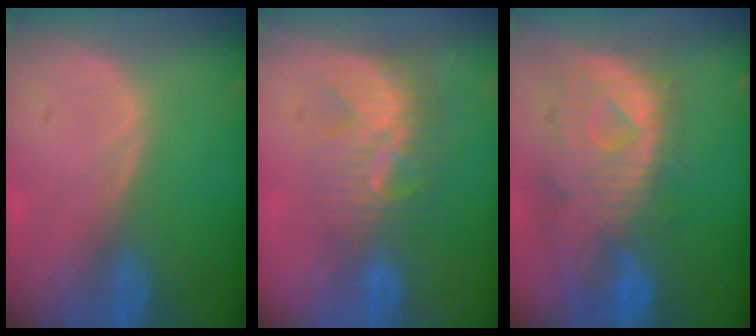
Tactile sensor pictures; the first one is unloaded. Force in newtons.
{"total": 8.8, "press": 7.6, "slide": 4.4}
{"total": 11.4, "press": 9.9, "slide": 5.7}